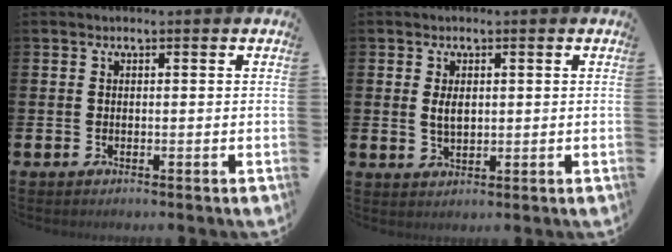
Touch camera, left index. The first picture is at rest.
{"total": 2.4, "force": [0.6, 1.2, 1.9], "torque": [-0.020, -0.002, 0.005]}